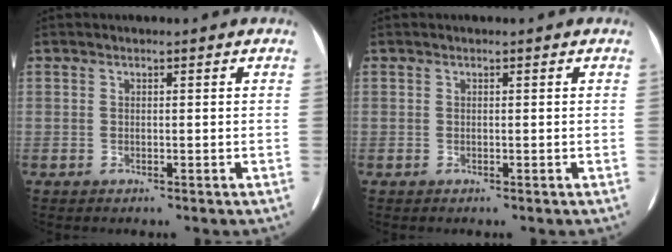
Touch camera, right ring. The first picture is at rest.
{"total": 0.0}